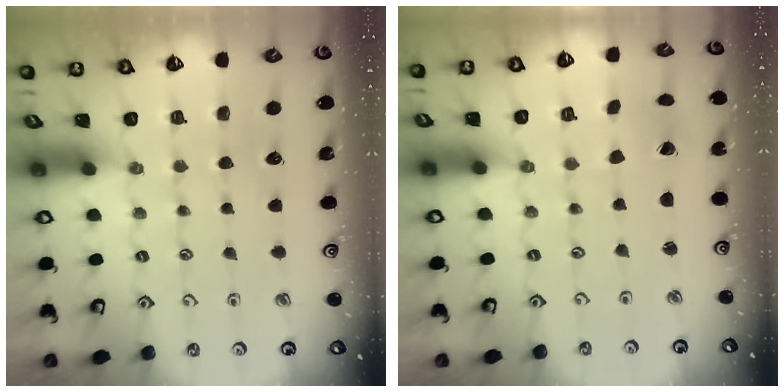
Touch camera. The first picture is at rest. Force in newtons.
{"total": 1.0, "press": 0.9, "slide": 0.4}